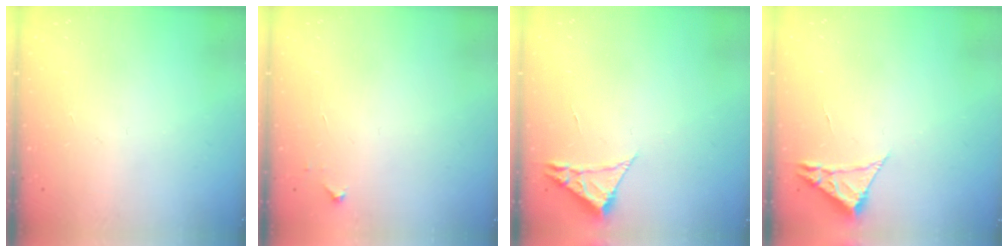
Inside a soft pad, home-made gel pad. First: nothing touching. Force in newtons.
{"total": 3.3, "press": 3.2, "slide": 0.4}
{"total": 2.3, "press": 2.3, "slide": 0.4}
{"total": 2.3, "press": 2.3, "slide": 0.4}